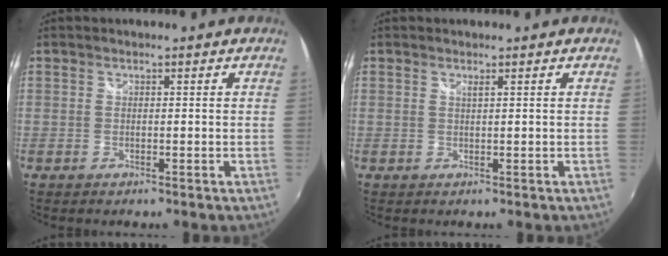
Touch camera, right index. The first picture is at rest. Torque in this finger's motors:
{"motor_torque": [0.11, 0.13, 0.07, 0.02]}